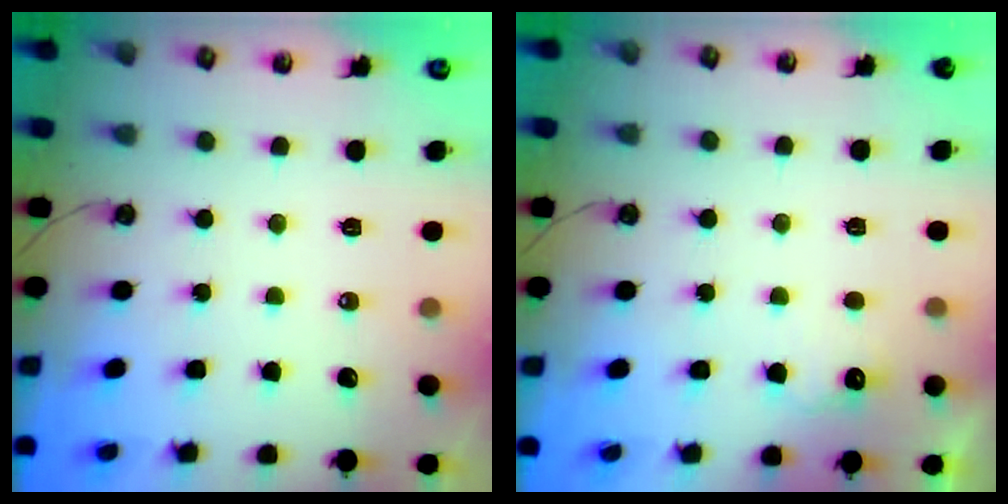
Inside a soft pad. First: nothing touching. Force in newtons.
{"total": 5.2, "press": 5.0, "slide": 1.2}